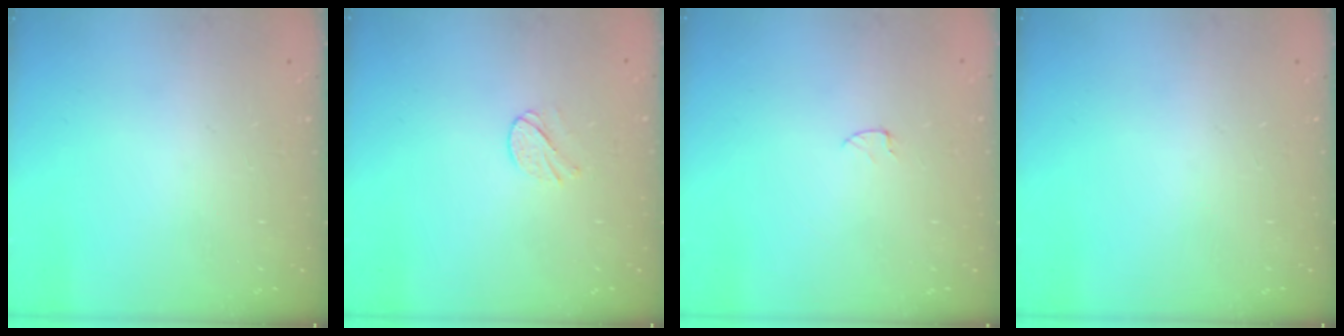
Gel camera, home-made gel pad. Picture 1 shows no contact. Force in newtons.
{"total": 3.7, "press": 3.7, "slide": 0.4}
{"total": 2.5, "press": 2.5, "slide": 0.2}
{"total": 0.0}